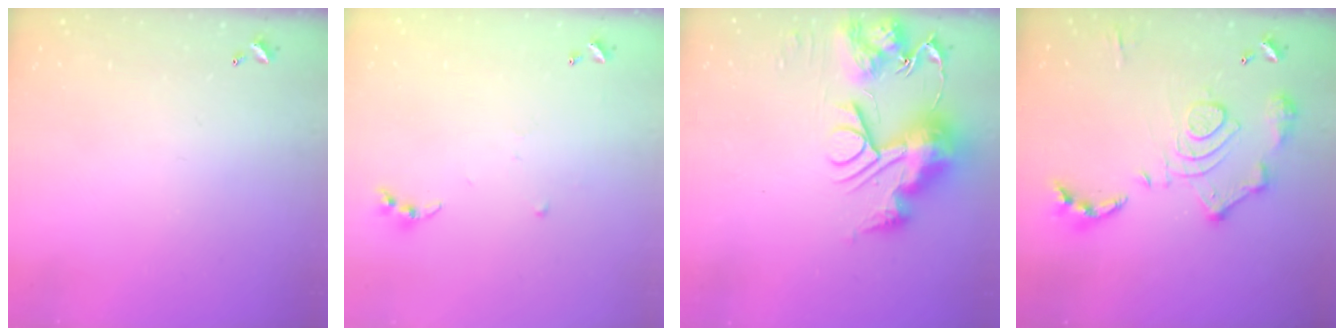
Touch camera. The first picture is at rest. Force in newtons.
{"total": 4.8, "press": 4.7, "slide": 0.5}
{"total": 14.3, "press": 14.2, "slide": 1.6}
{"total": 16.6, "press": 16.6, "slide": 1.7}